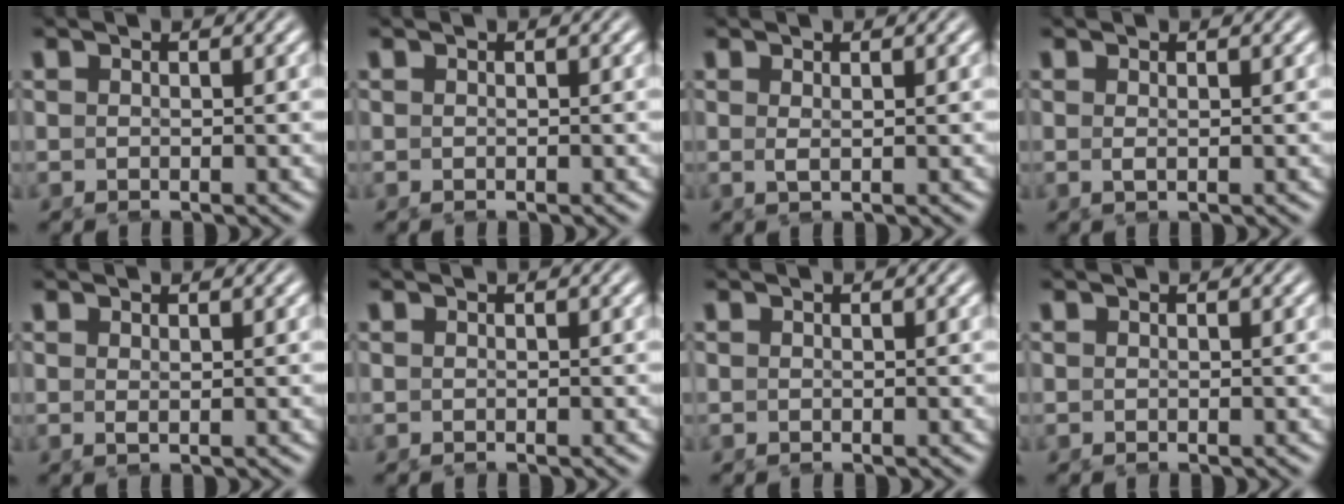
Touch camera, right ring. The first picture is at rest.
{"total": 0.0}
{"total": 1.1, "force": [0.4, -1.0, 0.5], "torque": [-0.008, -0.006, 0.012]}
{"total": 0.9, "force": [0.1, -0.8, 0.4], "torque": [-0.008, -0.004, 0.005]}
{"total": 1.1, "force": [0.5, -0.9, 0.2], "torque": [-0.002, -0.004, 0.013]}
{"total": 0.0}
{"total": 0.0}
{"total": 0.0}